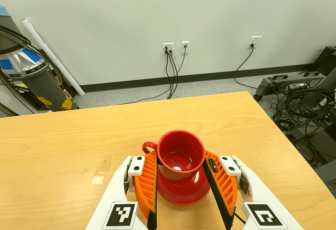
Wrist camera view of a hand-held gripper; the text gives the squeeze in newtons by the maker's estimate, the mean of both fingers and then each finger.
{"total": 2.6, "left": 2.3, "right": 3.0}